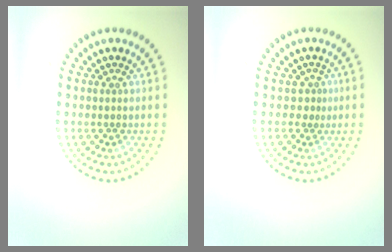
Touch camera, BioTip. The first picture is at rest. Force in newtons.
{"total": 0.9, "press": 0.3, "slide": 0.8}